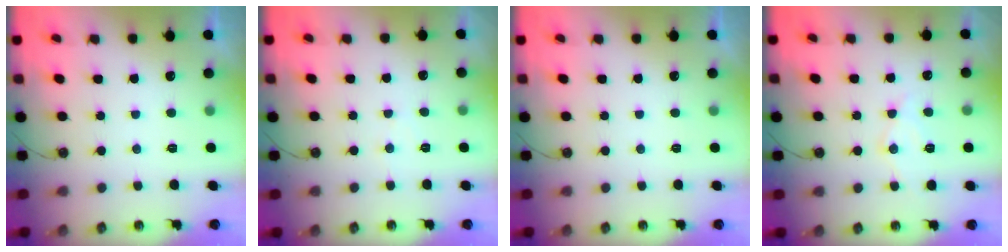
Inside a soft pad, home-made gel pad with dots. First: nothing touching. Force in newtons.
{"total": 3.4, "press": 3.4, "slide": 0.5}
{"total": 0.0}
{"total": 8.0, "press": 7.9, "slide": 0.7}